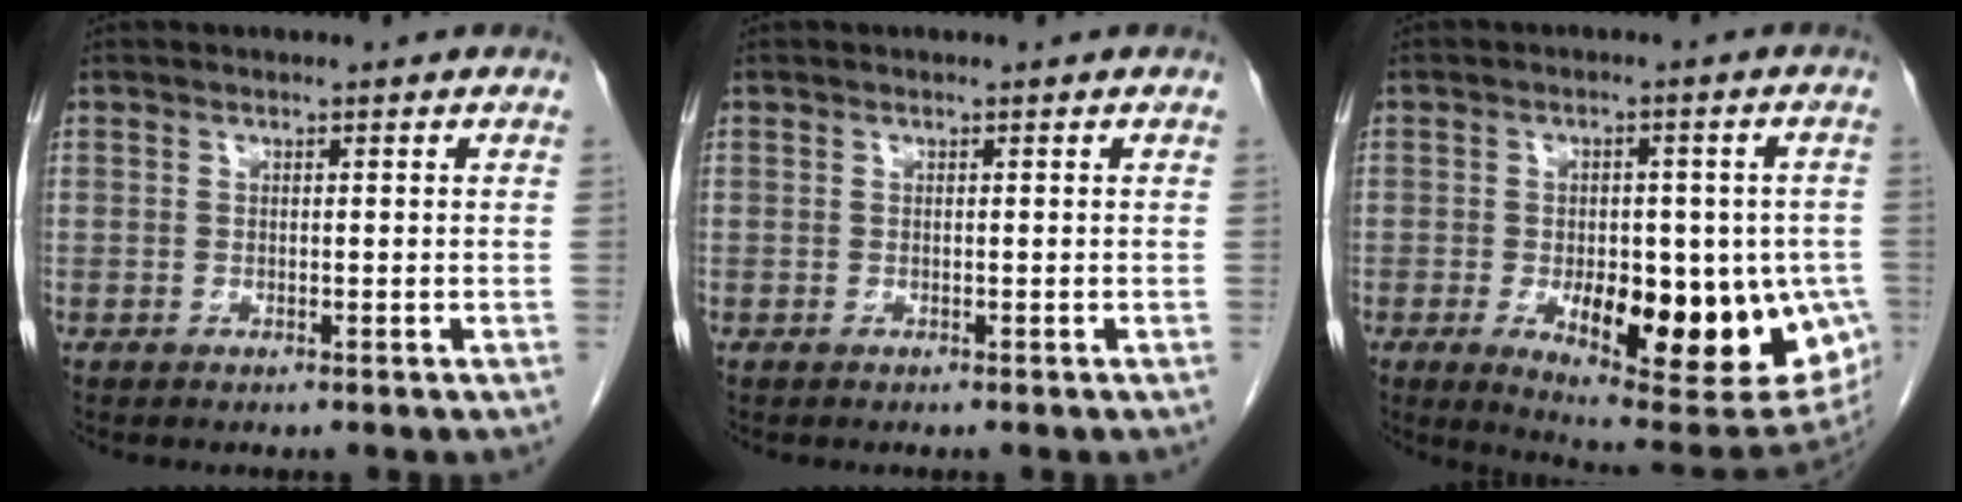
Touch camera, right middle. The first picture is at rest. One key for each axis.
{"total": 0.0}
{"total": 20.9, "fx": -5.7, "fy": 7.6, "fz": 18.6, "tx": -0.194, "ty": -0.011, "tz": -0.053}